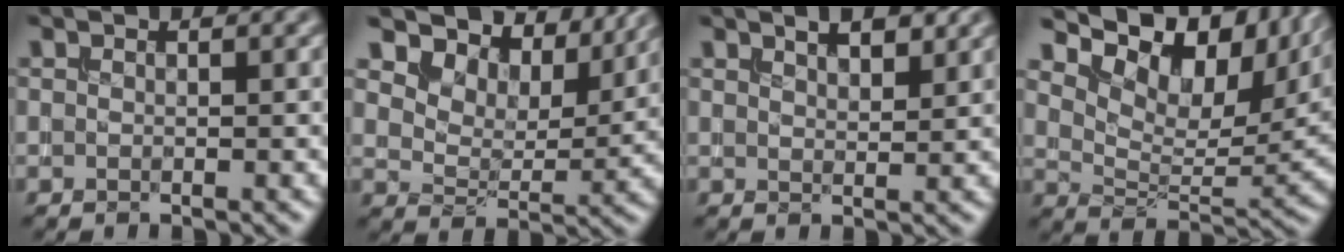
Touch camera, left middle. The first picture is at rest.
{"total": 10.3, "force": [7.6, 5.0, 4.8], "torque": [-0.096, -0.004, 0.114]}
{"total": 2.9, "force": [2.0, 0.8, 1.9], "torque": [-0.019, 0.005, 0.029]}
{"total": 13.8, "force": [8.7, 6.3, 8.7], "torque": [-0.139, 0.022, 0.153]}